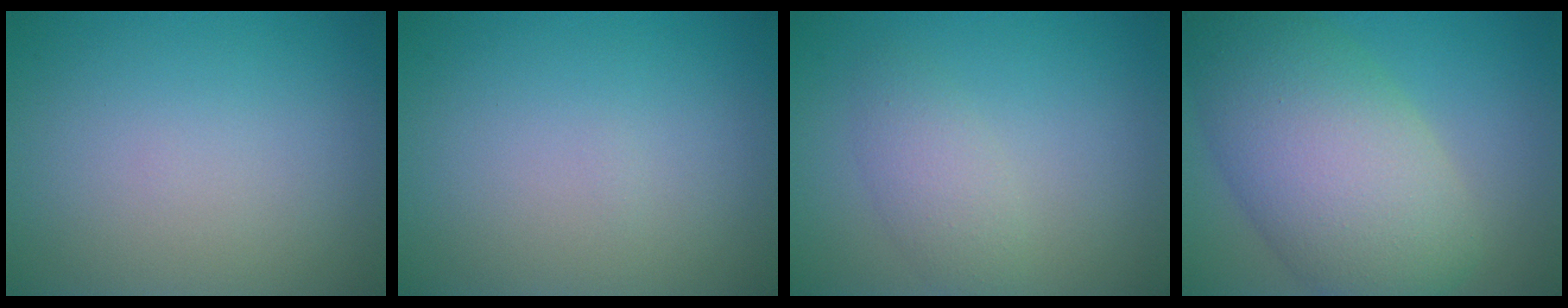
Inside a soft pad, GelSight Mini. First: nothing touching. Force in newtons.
{"total": 0.0}
{"total": 2.3, "press": 2.3, "slide": 0.1}
{"total": 10.5, "press": 10.5, "slide": 0.7}